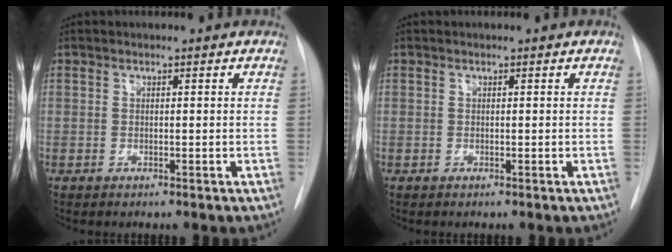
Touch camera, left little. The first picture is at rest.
{"total": 0.0}